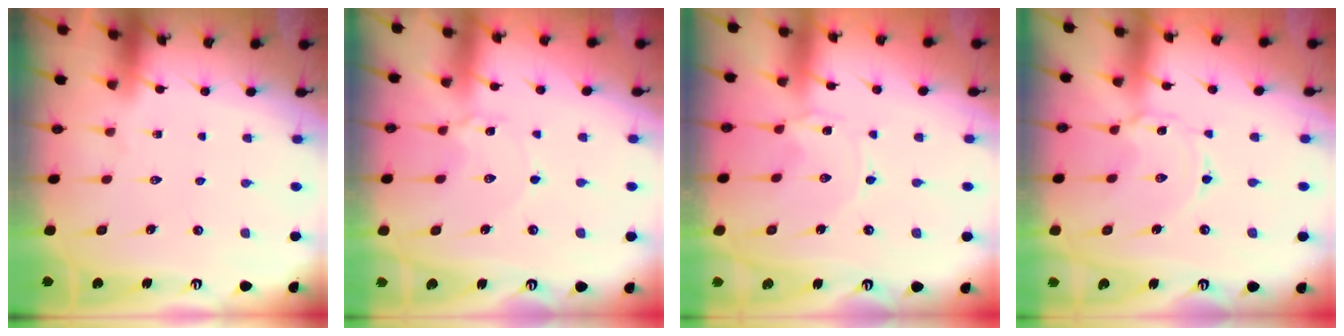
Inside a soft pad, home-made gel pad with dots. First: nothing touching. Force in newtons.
{"total": 2.9, "press": 2.9, "slide": 0.4}
{"total": 0.0}
{"total": 1.6, "press": 1.5, "slide": 0.2}